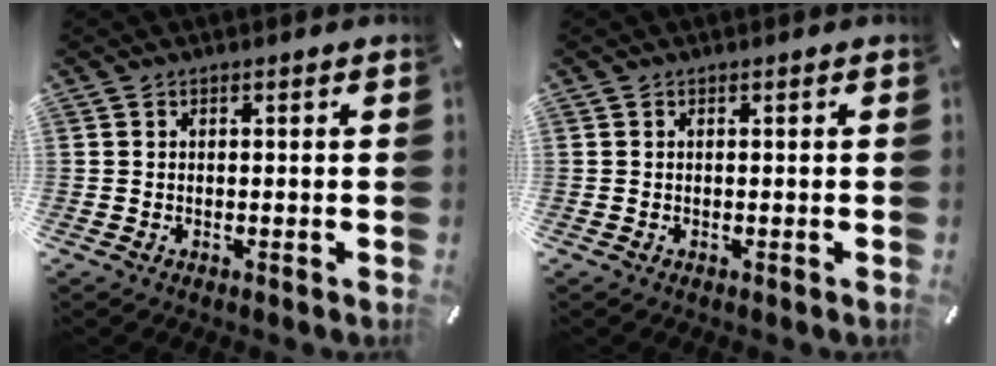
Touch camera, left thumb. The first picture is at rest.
{"total": 0.0}